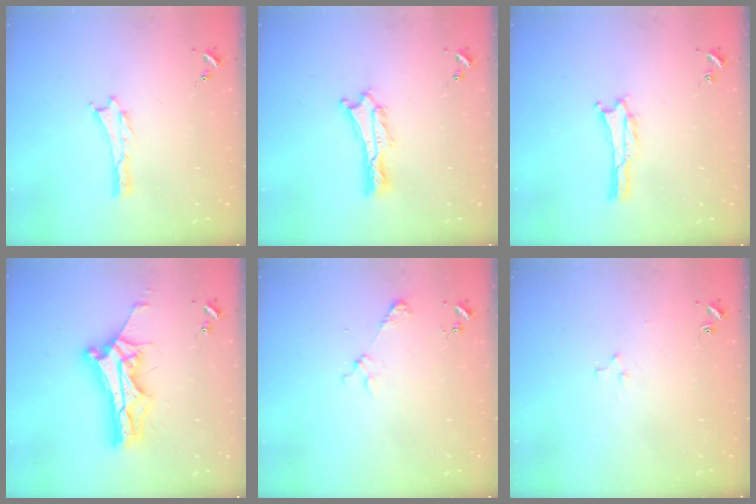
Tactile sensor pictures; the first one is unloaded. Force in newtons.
{"total": 1.3, "press": 1.3, "slide": 0.2}
{"total": 0.0}
{"total": 11.7, "press": 11.7, "slide": 0.8}
{"total": 2.4, "press": 2.4, "slide": 0.2}
{"total": 2.4, "press": 2.4, "slide": 0.2}